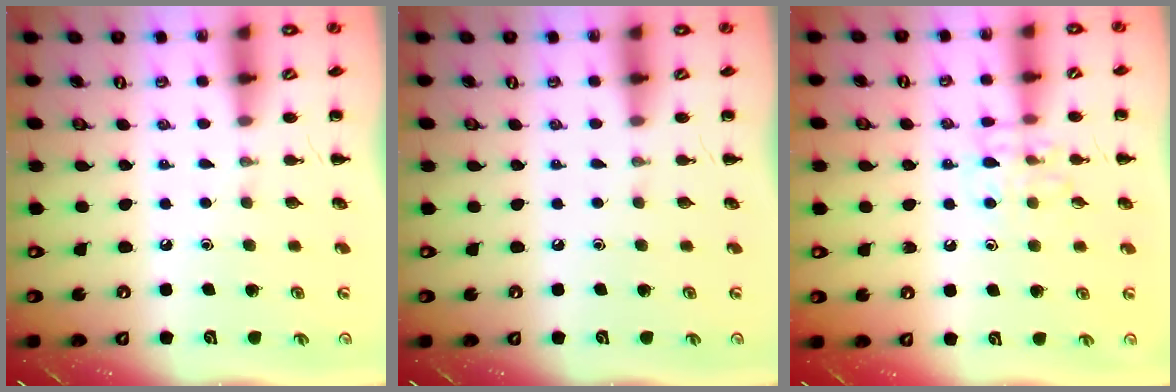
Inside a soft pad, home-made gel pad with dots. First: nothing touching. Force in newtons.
{"total": 0.0}
{"total": 9.1, "press": 9.1, "slide": 0.7}